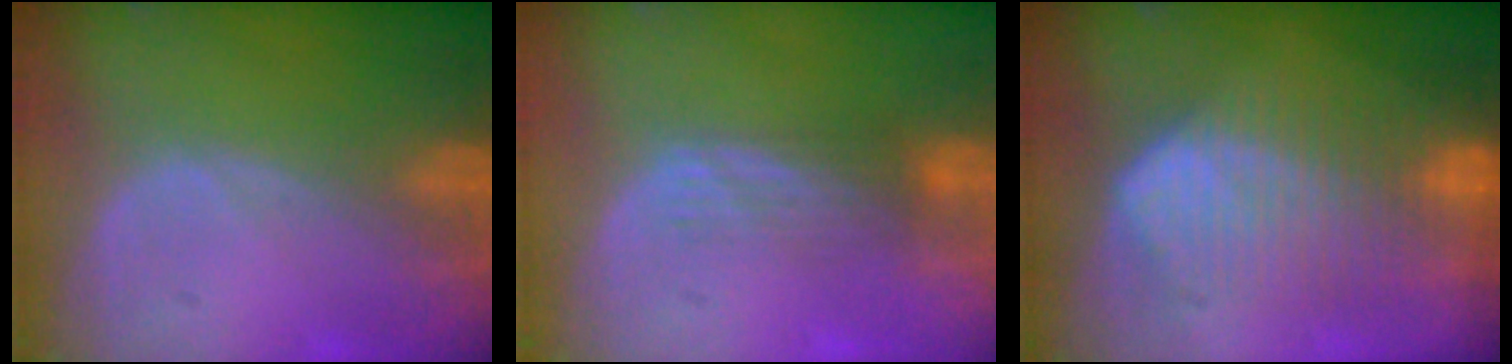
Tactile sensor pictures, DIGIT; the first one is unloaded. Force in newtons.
{"total": 3.4, "press": 3.0, "slide": 1.6}
{"total": 10.0, "press": 10.0, "slide": 0.4}